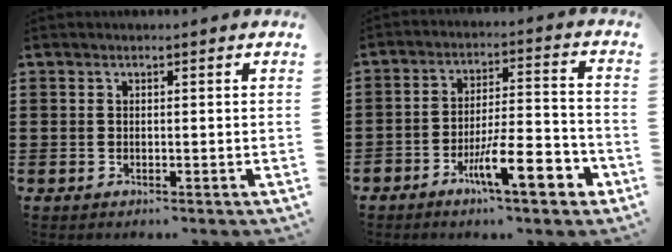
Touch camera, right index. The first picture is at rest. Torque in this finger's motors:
{"motor_torque": [2.14, 0.00, 0.30, 0.19]}